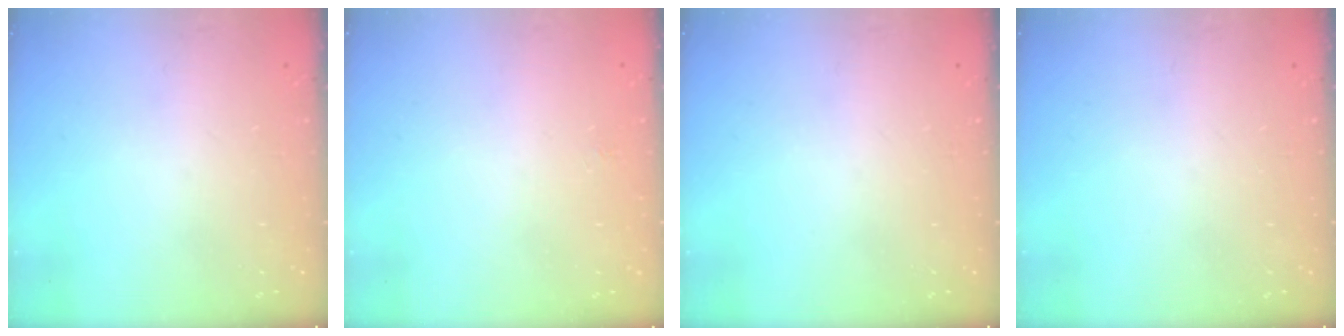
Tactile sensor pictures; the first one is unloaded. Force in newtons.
{"total": 2.3, "press": 2.3, "slide": 0.3}
{"total": 0.0}
{"total": 0.0}